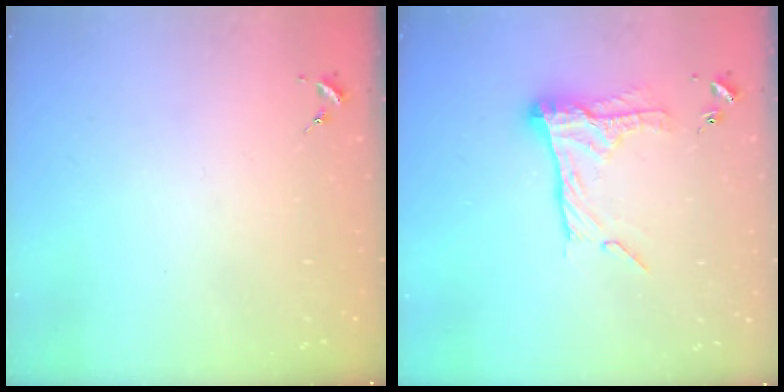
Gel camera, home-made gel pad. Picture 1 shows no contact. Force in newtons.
{"total": 16.3, "press": 16.2, "slide": 1.1}